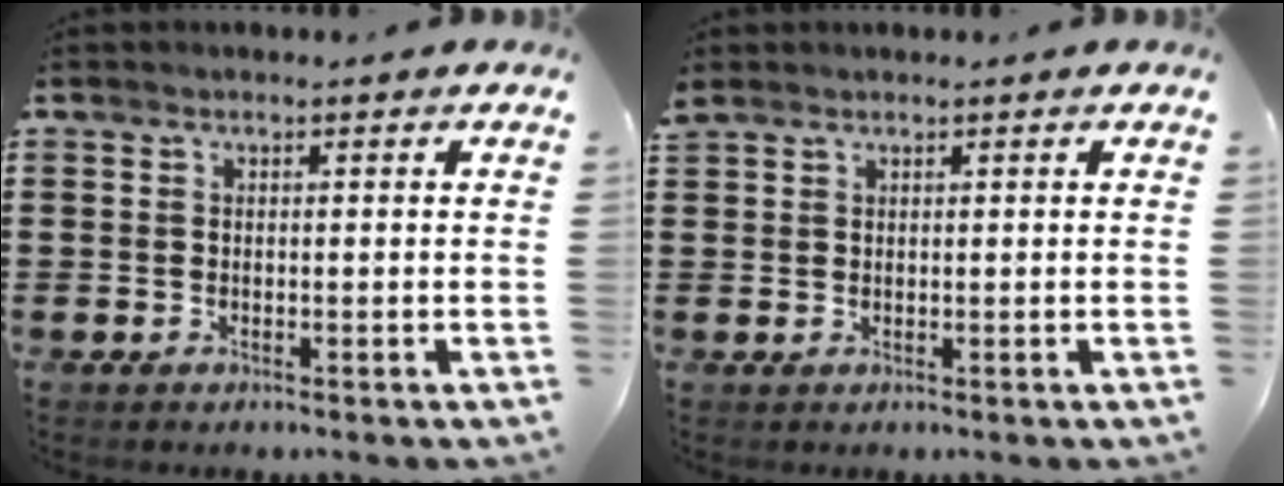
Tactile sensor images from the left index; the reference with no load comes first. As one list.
[{"total": 0.9, "force": [0.9, 0.3, 0.2], "torque": [-0.007, 0.002, 0.017]}]